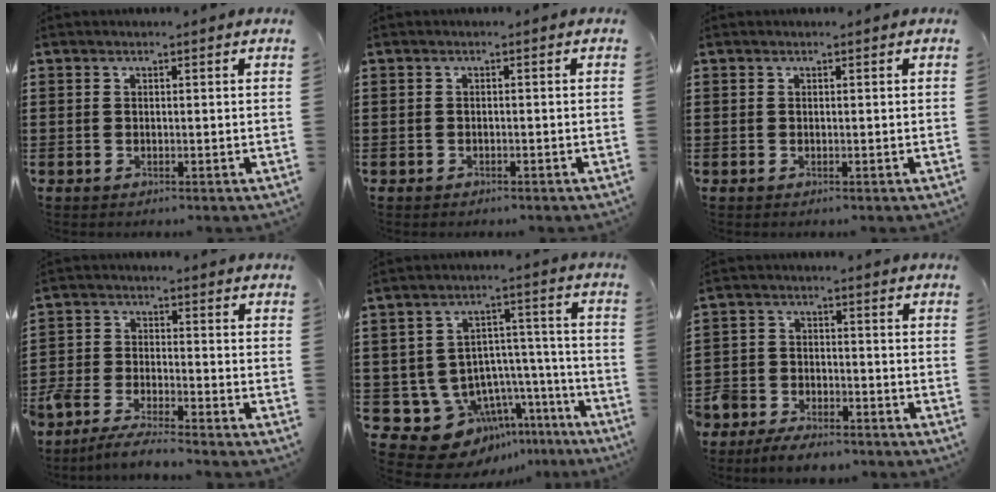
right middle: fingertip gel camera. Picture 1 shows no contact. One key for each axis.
{"total": 0.6, "fx": -0.5, "fy": 0.3, "fz": 0.0, "tx": 0.000, "ty": 0.003, "tz": -0.013}
{"total": 0.0}
{"total": 5.0, "fx": -4.9, "fy": 0.4, "fz": 1.0, "tx": -0.034, "ty": -0.001, "tz": -0.102}
{"total": 11.0, "fx": -8.1, "fy": 7.3, "fz": 1.8, "tx": -0.044, "ty": 0.019, "tz": -0.138}
{"total": 4.9, "fx": -4.7, "fy": 1.6, "fz": 0.3, "tx": -0.015, "ty": 0.011, "tz": -0.097}